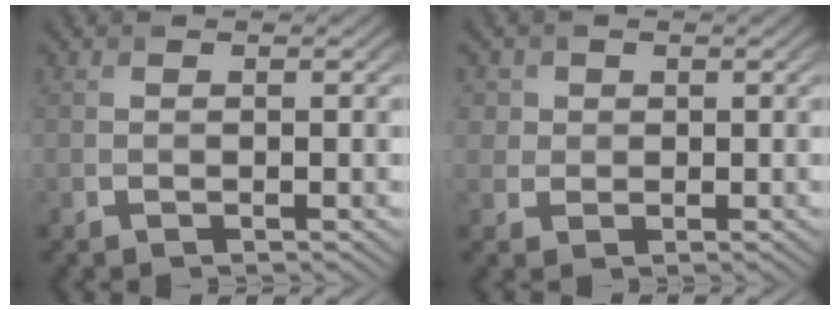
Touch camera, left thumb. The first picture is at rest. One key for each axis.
{"total": 2.9, "fx": 1.1, "fy": 2.6, "fz": 0.7, "tx": -0.030, "ty": -0.004, "tz": 0.030}